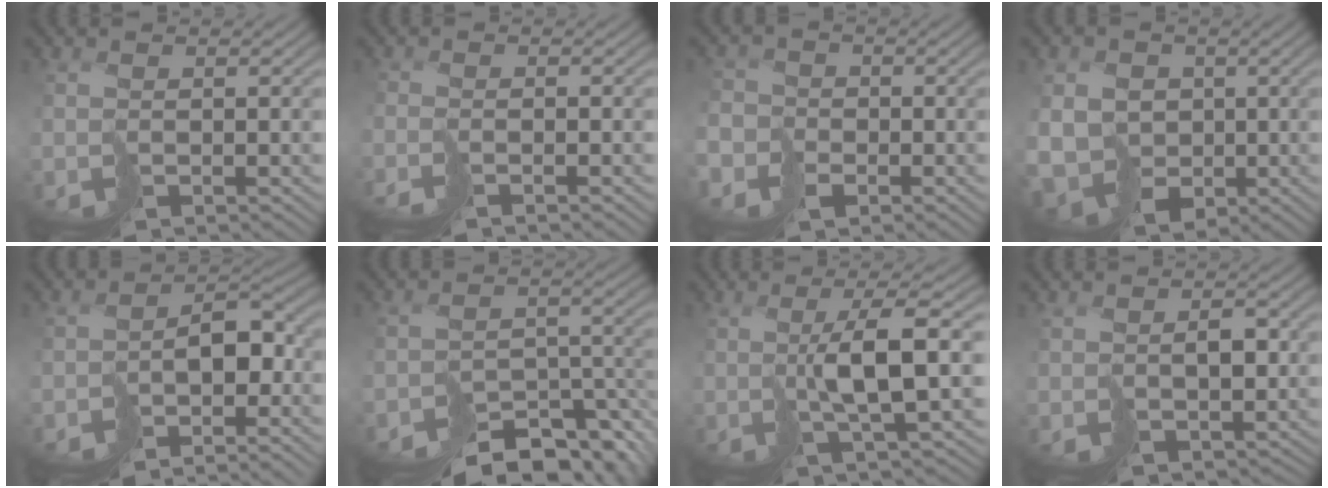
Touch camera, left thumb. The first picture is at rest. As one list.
[{"total": 1.8, "force": [-1.1, -1.3, -0.5], "torque": [0.017, 0.007, -0.025]}, {"total": 5.8, "force": [-3.2, 4.6, 1.5], "torque": [-0.043, -0.019, -0.080]}, {"total": 10.2, "force": [-0.7, 9.1, 4.5], "torque": [-0.124, -0.028, -0.028]}, {"total": 5.1, "force": [-3.6, 2.2, 3.0], "torque": [-0.031, -0.007, -0.064]}, {"total": 10.7, "force": [-9.4, 3.9, 3.5], "torque": [-0.046, -0.011, -0.111]}, {"total": 4.8, "force": [1.6, -0.1, 4.6], "torque": [-0.083, 0.012, 0.033]}, {"total": 3.3, "force": [0.5, 2.4, 2.2], "torque": [-0.031, -0.002, 0.023]}]